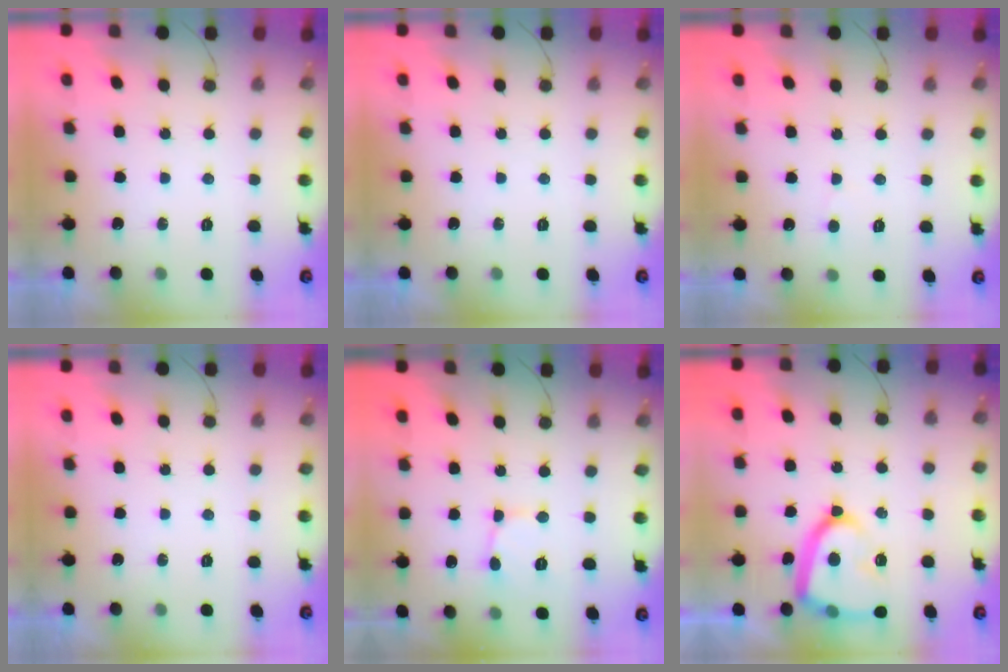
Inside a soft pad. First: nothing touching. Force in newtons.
{"total": 0.0}
{"total": 3.8, "press": 3.8, "slide": 0.4}
{"total": 0.0}
{"total": 2.1, "press": 2.1, "slide": 0.2}
{"total": 16.1, "press": 16.1, "slide": 1.6}